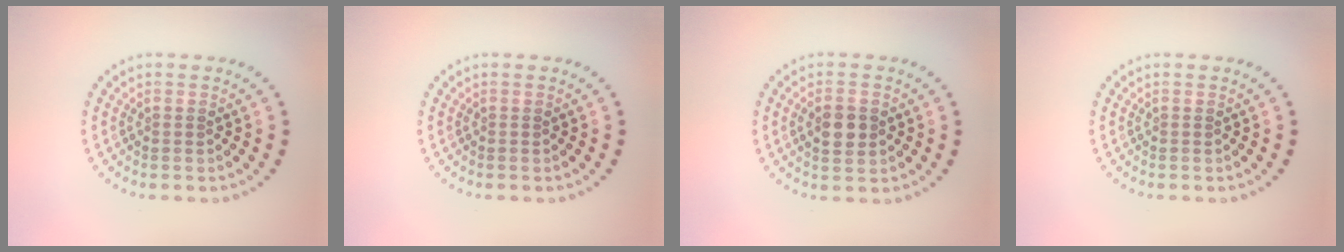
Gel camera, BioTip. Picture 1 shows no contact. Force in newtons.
{"total": 0.0}
{"total": 2.7, "press": 2.7, "slide": 0.1}
{"total": 0.0}